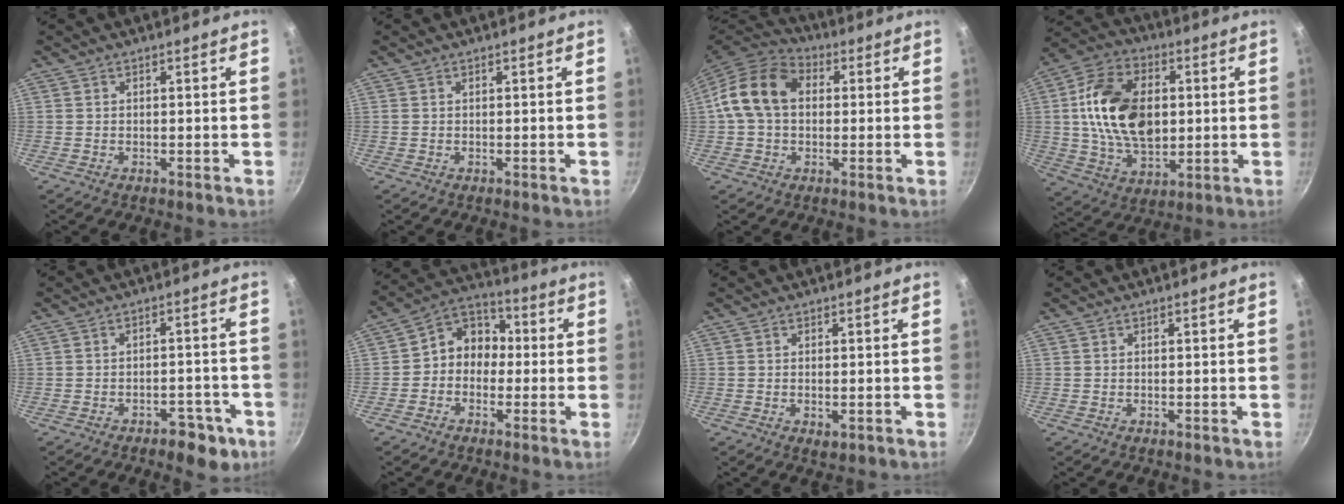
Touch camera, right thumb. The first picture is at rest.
{"total": 0.0}
{"total": 12.8, "force": [1.5, 9.5, 8.4], "torque": [-0.124, 0.026, 0.008]}
{"total": 19.3, "force": [1.9, 12.6, 14.5], "torque": [-0.240, 0.003, 0.029]}
{"total": 6.5, "force": [-3.7, 3.5, 4.1], "torque": [-0.026, 0.031, -0.035]}
{"total": 8.8, "force": [-0.8, 7.4, 4.6], "torque": [-0.027, 0.038, -0.039]}
{"total": 1.9, "force": [-0.5, 0.8, 1.7], "torque": [-0.026, -0.006, -0.005]}
{"total": 0.0}